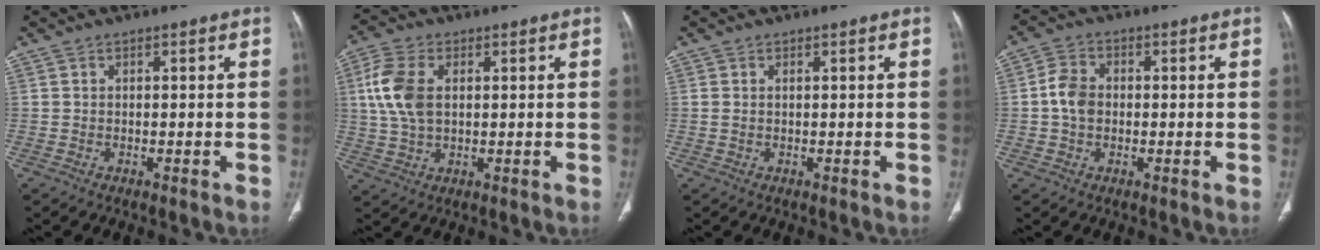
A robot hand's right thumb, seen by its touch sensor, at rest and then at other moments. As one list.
[{"total": 9.3, "force": [1.6, 5.6, 7.2], "torque": [-0.165, 0.007, 0.034]}, {"total": 0.9, "force": [0.1, 0.4, 0.8], "torque": [-0.029, 0.006, 0.007]}, {"total": 5.4, "force": [-0.3, 4.1, 3.5], "torque": [-0.064, 0.013, -0.011]}]